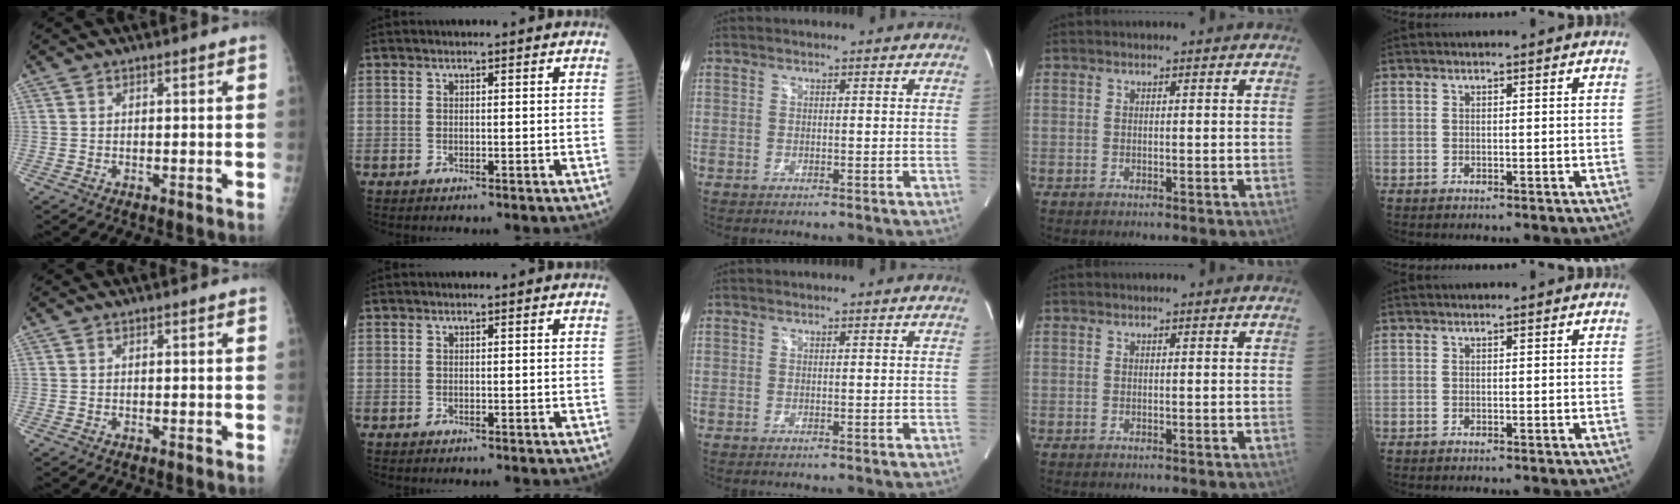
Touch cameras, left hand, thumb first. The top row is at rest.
{}